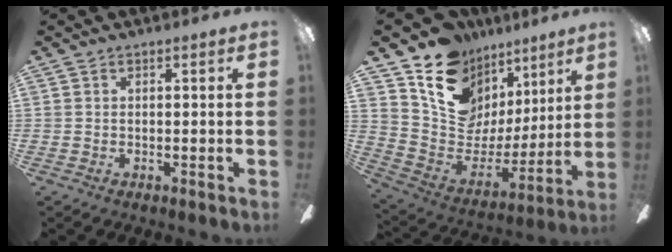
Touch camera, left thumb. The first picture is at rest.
{"total": 16.1, "force": [9.8, 11.2, 6.1], "torque": [-0.111, -0.069, 0.183]}